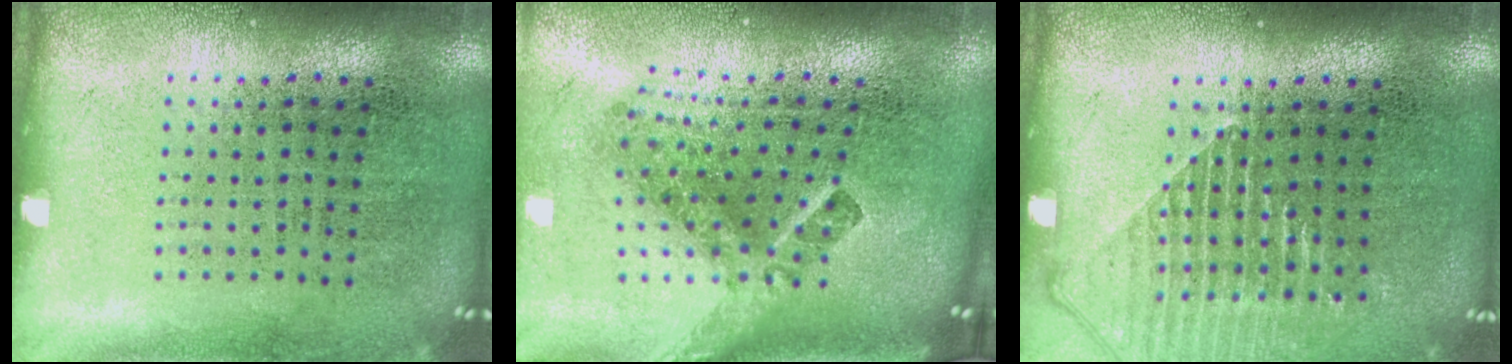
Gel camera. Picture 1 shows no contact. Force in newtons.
{"total": 2.9, "press": 1.7, "slide": 2.3}
{"total": 1.3, "press": 1.3, "slide": 0.1}